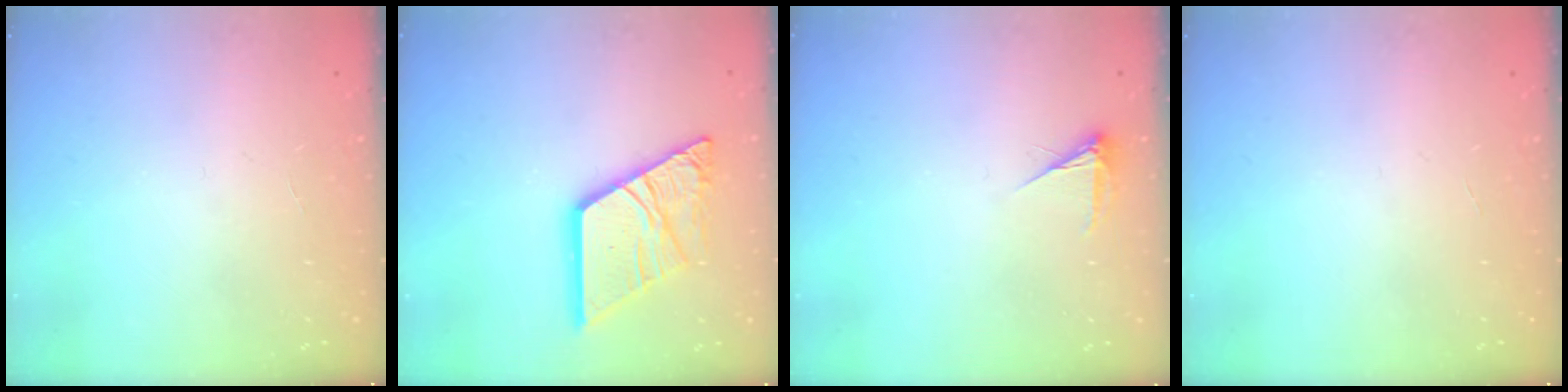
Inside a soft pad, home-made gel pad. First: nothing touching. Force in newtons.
{"total": 18.0, "press": 17.9, "slide": 1.9}
{"total": 3.3, "press": 3.3, "slide": 0.4}
{"total": 0.0}